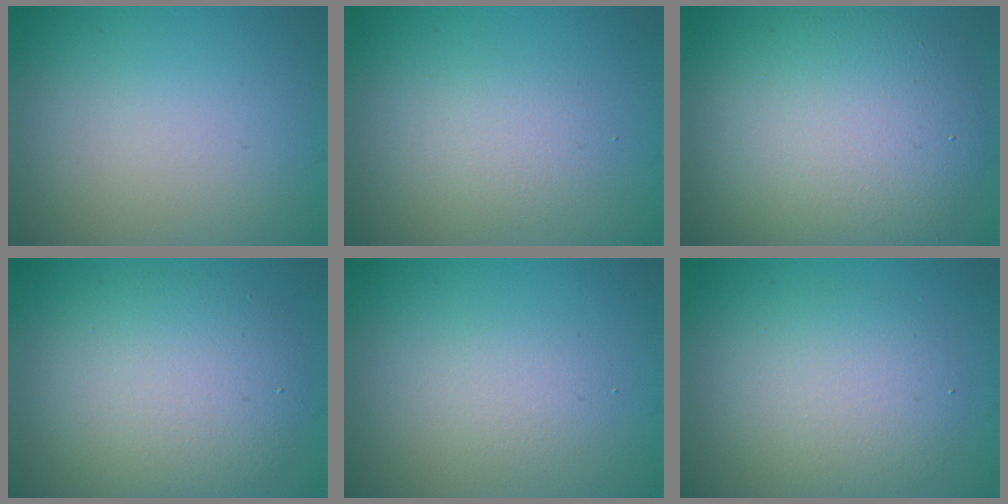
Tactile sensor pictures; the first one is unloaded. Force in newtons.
{"total": 1.8, "press": 1.8, "slide": 0.1}
{"total": 9.8, "press": 9.8, "slide": 0.8}
{"total": 6.6, "press": 6.6, "slide": 0.4}
{"total": 1.7, "press": 1.7, "slide": 0.2}
{"total": 2.5, "press": 2.5, "slide": 0.4}